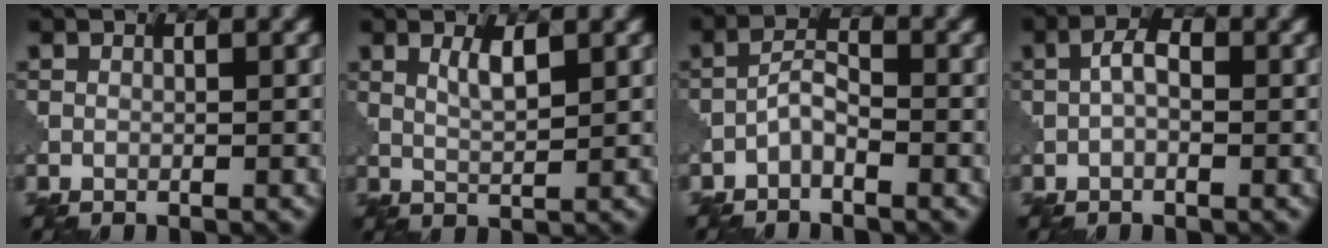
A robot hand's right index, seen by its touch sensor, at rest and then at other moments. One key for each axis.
{"total": 2.2, "fx": 1.1, "fy": 0.4, "fz": 1.8, "tx": -0.036, "ty": -0.002, "tz": 0.021}
{"total": 2.0, "fx": -1.4, "fy": 0.6, "fz": 1.3, "tx": -0.026, "ty": 0.011, "tz": -0.032}
{"total": 2.3, "fx": 0.0, "fy": 1.1, "fz": 2.0, "tx": -0.039, "ty": 0.009, "tz": -0.007}